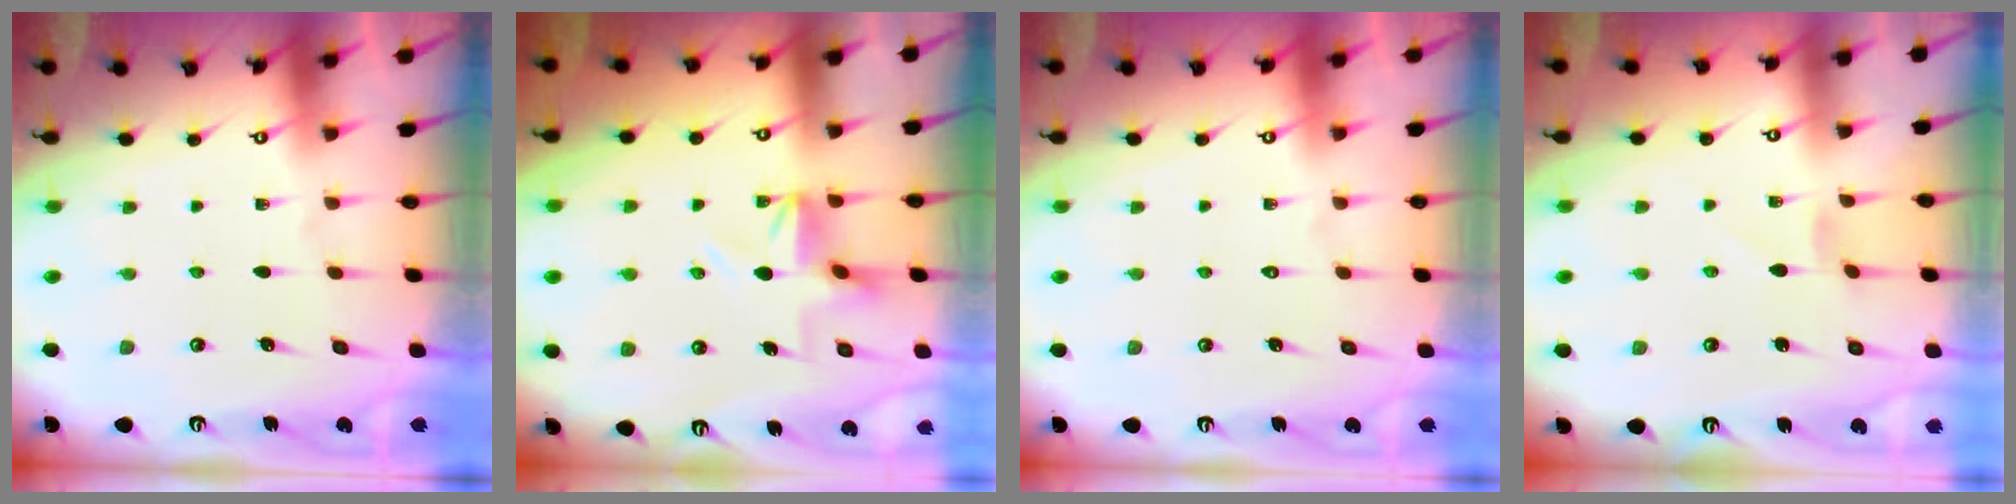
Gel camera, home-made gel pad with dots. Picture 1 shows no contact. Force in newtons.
{"total": 3.9, "press": 3.9, "slide": 0.4}
{"total": 1.7, "press": 1.6, "slide": 0.1}
{"total": 1.0, "press": 1.0, "slide": 0.3}